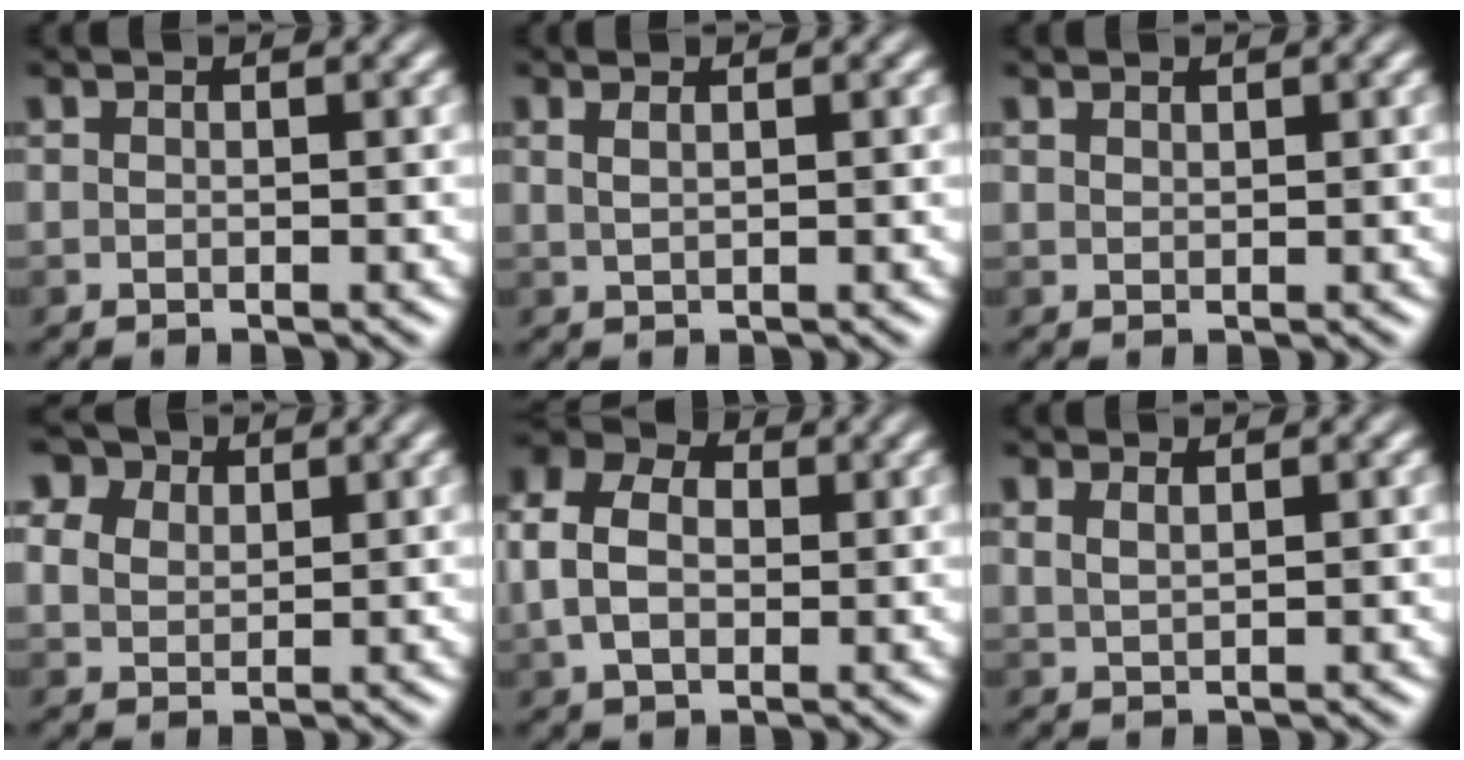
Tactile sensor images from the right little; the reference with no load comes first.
{"total": 1.4, "force": [0.7, 0.5, 1.1], "torque": [-0.013, 0.003, 0.004]}
{"total": 0.9, "force": [0.8, 0.3, 0.2], "torque": [-0.009, -0.003, 0.023]}
{"total": 9.9, "force": [6.0, 6.4, 4.6], "torque": [-0.120, 0.028, 0.095]}
{"total": 6.0, "force": [0.4, 4.4, 4.1], "torque": [-0.109, 0.015, 0.006]}
{"total": 1.4, "force": [0.9, 0.6, 1.0], "torque": [-0.021, 0.004, 0.017]}